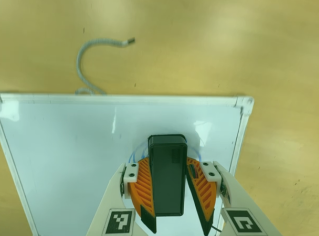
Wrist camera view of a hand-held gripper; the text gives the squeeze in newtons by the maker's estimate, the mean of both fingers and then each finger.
{"total": 11.8, "left": 13.7, "right": 9.8}